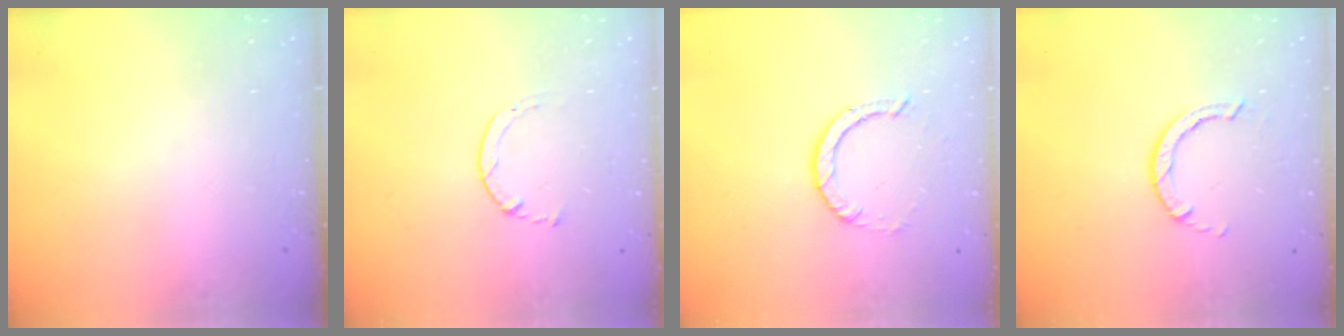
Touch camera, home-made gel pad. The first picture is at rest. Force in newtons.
{"total": 1.7, "press": 1.6, "slide": 0.2}
{"total": 2.9, "press": 2.9, "slide": 0.2}
{"total": 2.8, "press": 2.8, "slide": 0.3}